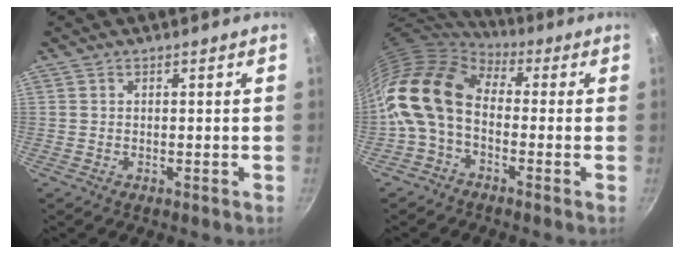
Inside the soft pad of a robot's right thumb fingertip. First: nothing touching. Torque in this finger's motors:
{"motor_torque": [2.25, 2.75, 1.66, -1.11, 0.26]}